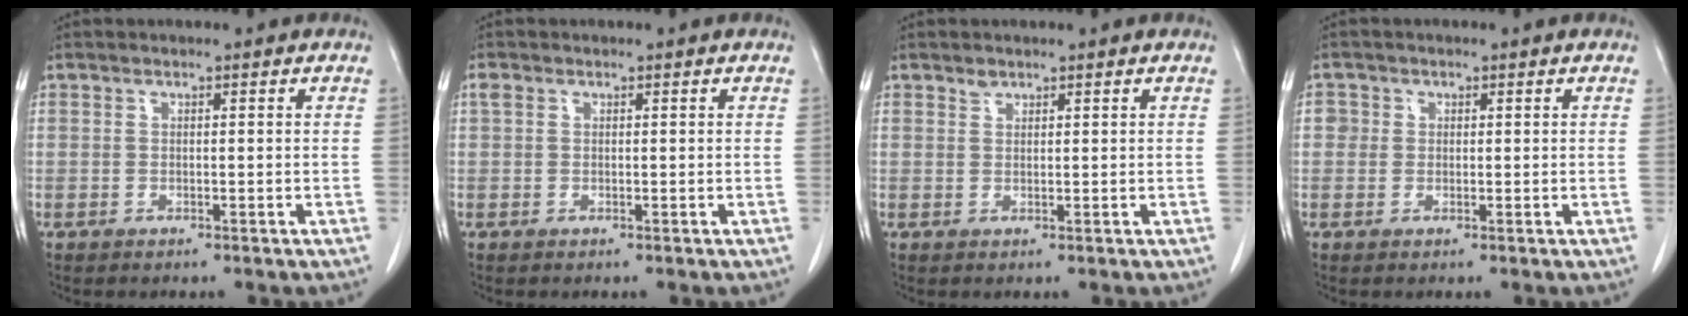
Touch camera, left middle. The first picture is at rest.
{"total": 0.9, "force": [0.4, 0.6, 0.4], "torque": [-0.017, 0.013, 0.009]}
{"total": 0.9, "force": [0.8, 0.4, 0.1], "torque": [0.001, -0.004, 0.011]}
{"total": 1.8, "force": [0.3, 1.7, 0.3], "torque": [0.004, 0.004, 0.000]}